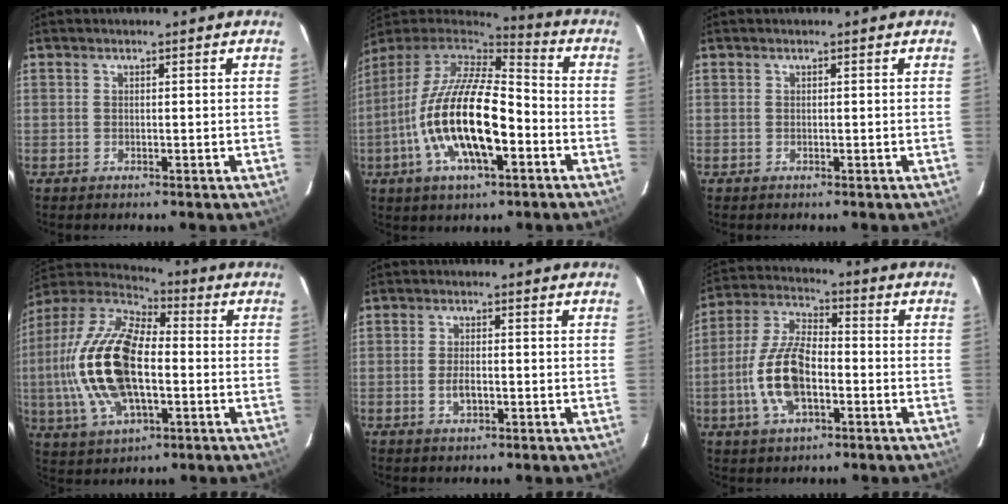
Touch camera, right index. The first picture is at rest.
{"total": 20.8, "force": [-6.0, 7.8, 18.3], "torque": [-0.359, -0.018, -0.113]}
{"total": 0.0}
{"total": 21.5, "force": [-2.7, 10.0, 18.8], "torque": [-0.402, 0.002, -0.054]}
{"total": 2.8, "force": [-0.9, 1.3, 2.3], "torque": [-0.045, -0.001, -0.015]}
{"total": 12.9, "force": [-3.6, 5.8, 11.0], "torque": [-0.236, 0.007, -0.068]}